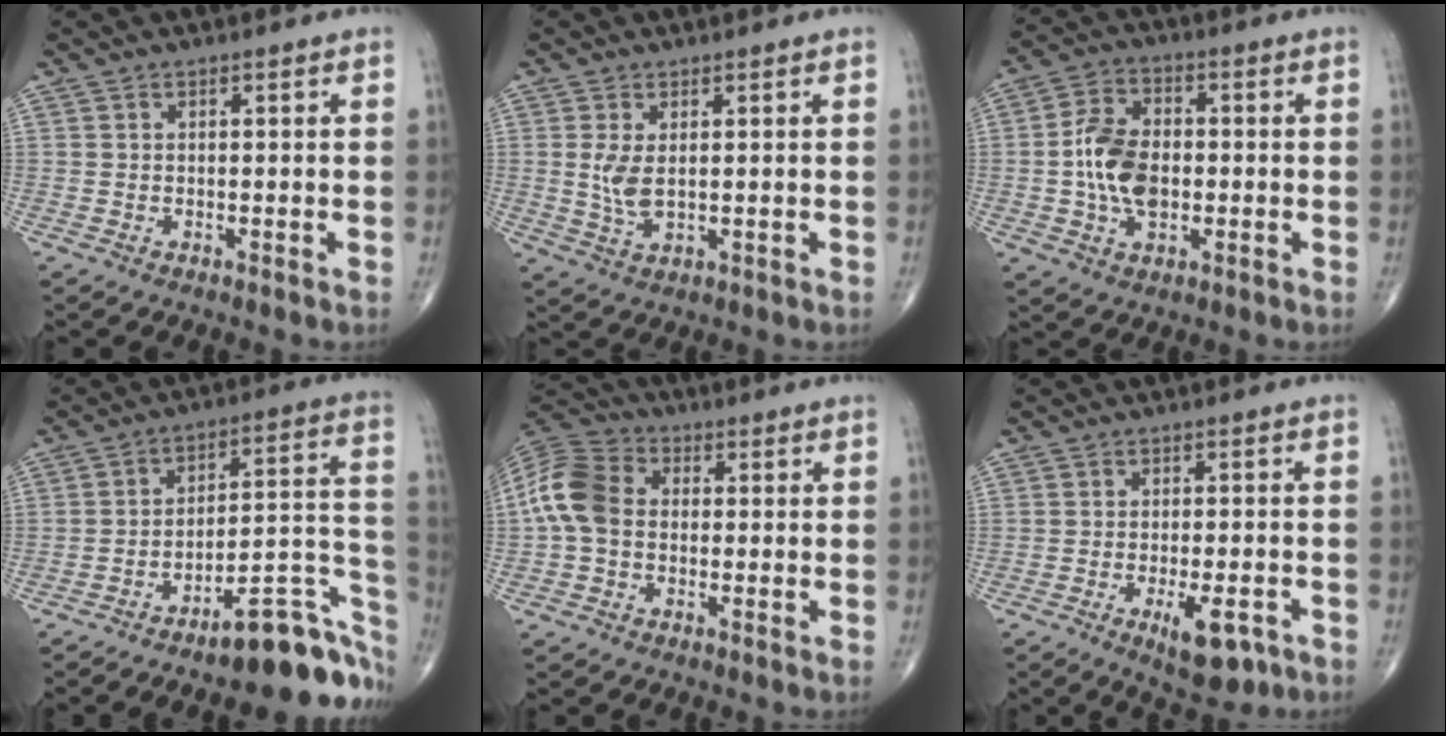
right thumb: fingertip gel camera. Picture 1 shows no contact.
{"total": 4.3, "force": [0.6, 2.0, 3.8], "torque": [-0.081, -0.010, 0.020]}
{"total": 10.6, "force": [-0.9, 6.7, 8.2], "torque": [-0.139, 0.011, -0.022]}
{"total": 18.4, "force": [-10.4, 5.7, 14.1], "torque": [-0.120, 0.106, -0.144]}
{"total": 10.2, "force": [-0.3, 7.6, 6.9], "torque": [-0.139, 0.029, -0.019]}
{"total": 7.6, "force": [-3.4, 2.9, 6.2], "torque": [-0.086, 0.005, -0.043]}